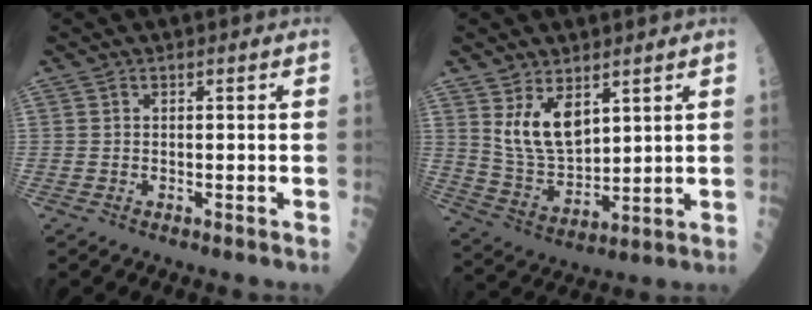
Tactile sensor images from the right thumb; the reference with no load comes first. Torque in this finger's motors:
{"motor_torque": [0.02, 0.70, 0.64, 0.42, 0.07]}